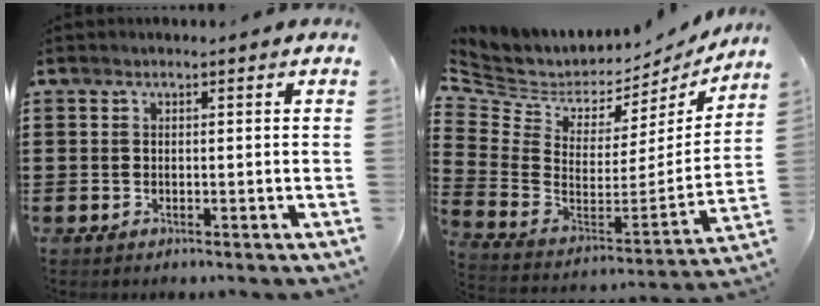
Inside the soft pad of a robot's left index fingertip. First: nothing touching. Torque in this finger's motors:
{"motor_torque": [-1.06, 1.08, -0.11, -0.02]}